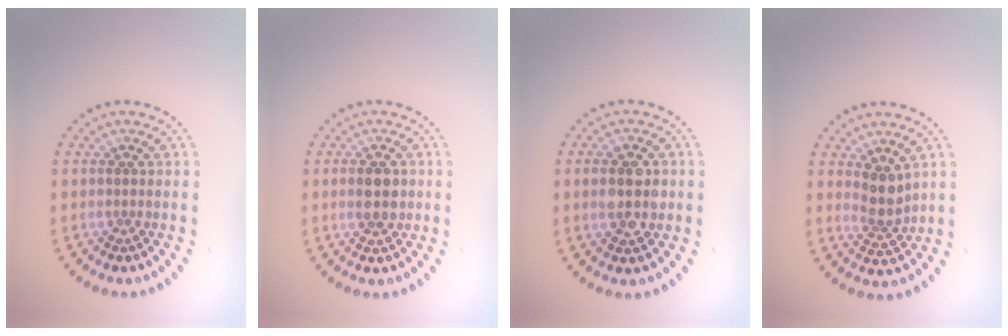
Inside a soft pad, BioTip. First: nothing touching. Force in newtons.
{"total": 2.9, "press": 2.9, "slide": 0.1}
{"total": 4.0, "press": 4.0, "slide": 0.3}
{"total": 2.7, "press": 2.2, "slide": 1.5}